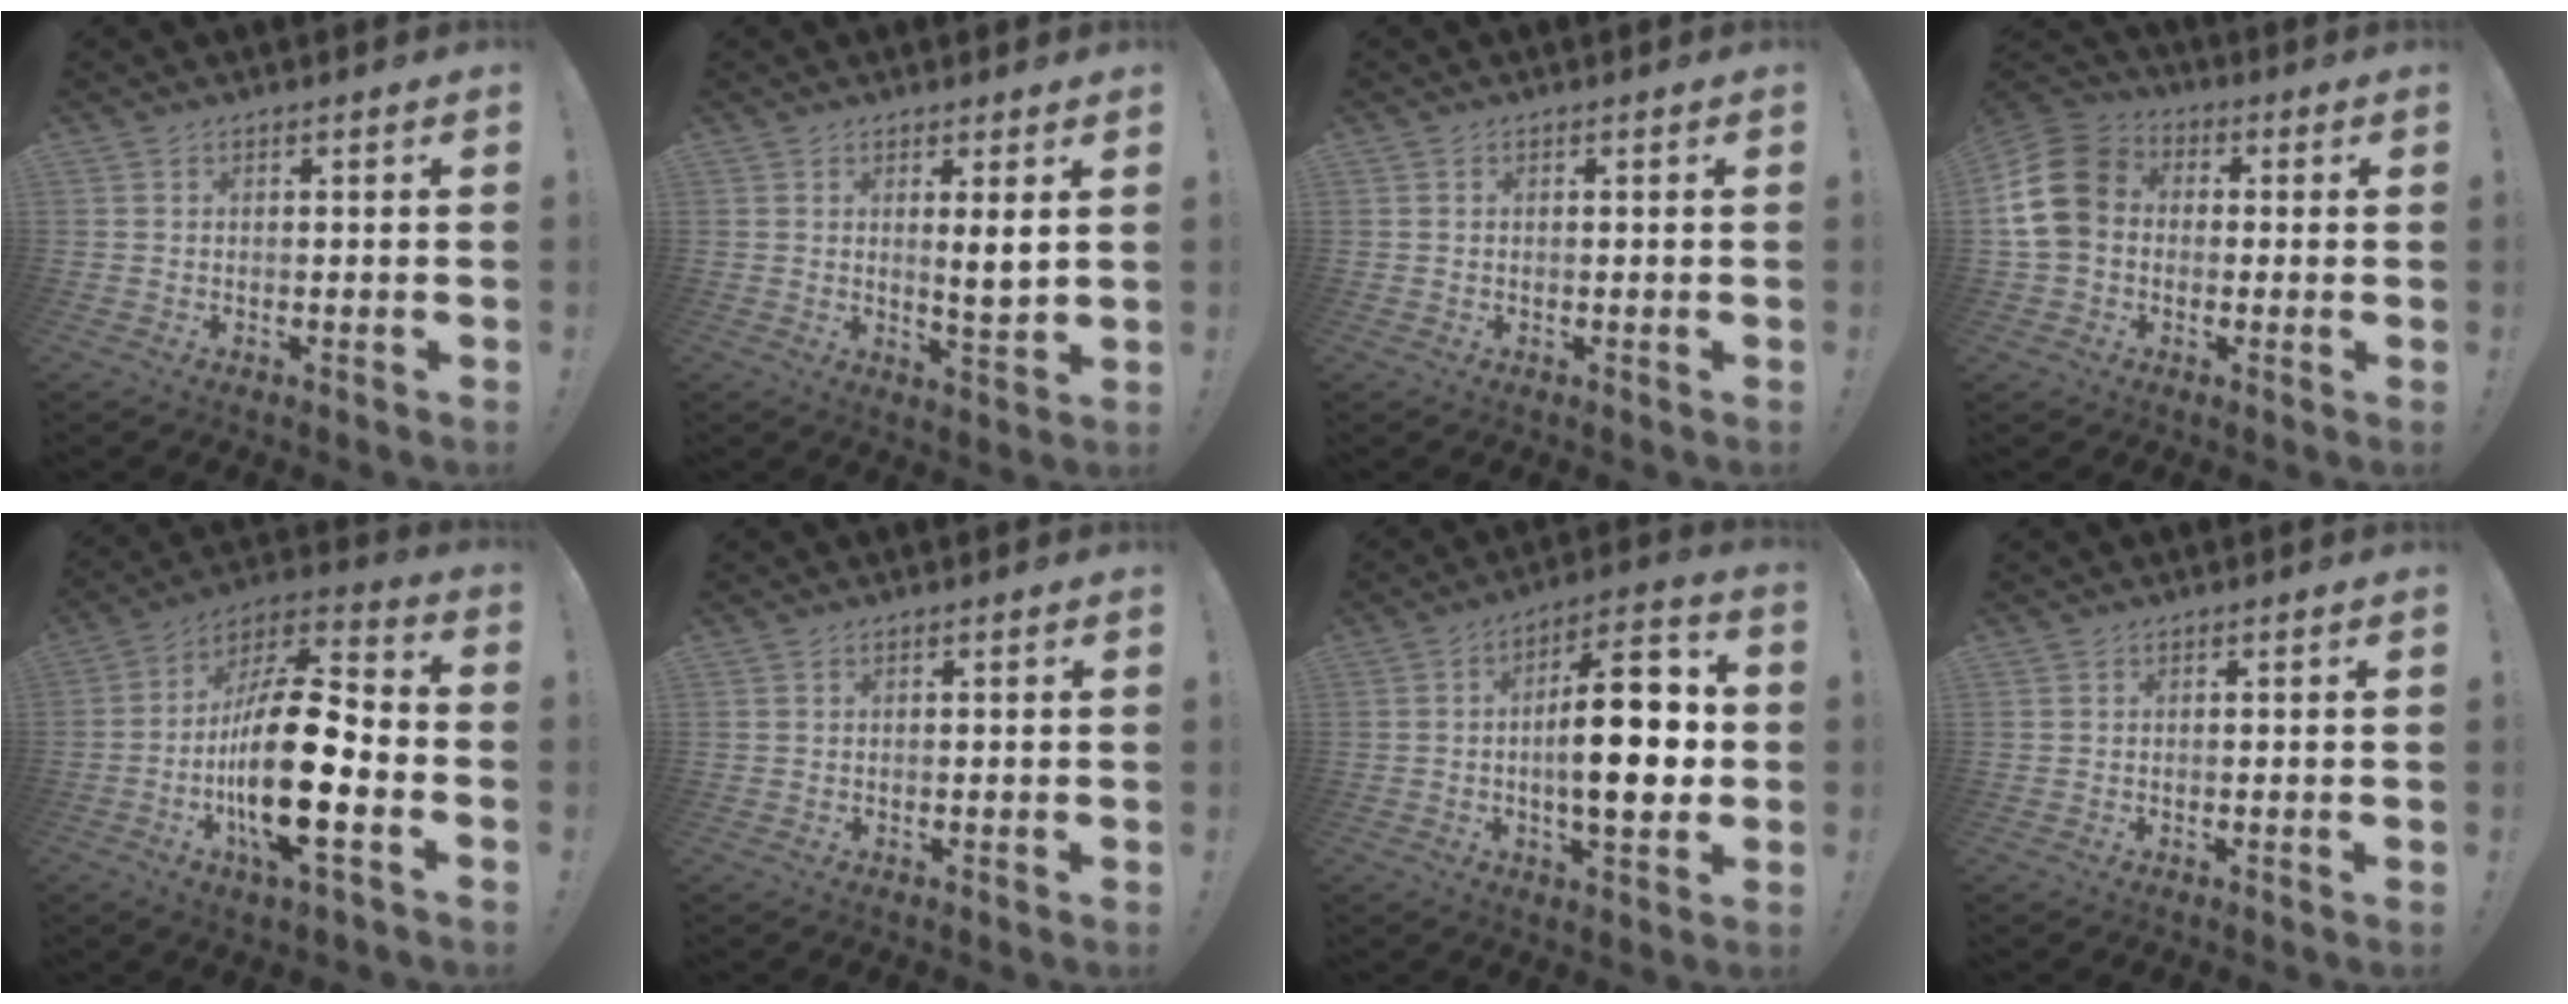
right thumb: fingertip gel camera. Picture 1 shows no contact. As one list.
[{"total": 5.9, "force": [1.7, 0.6, 5.6], "torque": [-0.078, -0.018, 0.020]}, {"total": 0.6, "force": [0.3, 0.4, 0.2], "torque": [-0.007, 0.003, 0.006]}, {"total": 14.5, "force": [0.3, 11.6, 8.6], "torque": [-0.162, 0.023, 0.011]}, {"total": 23.7, "force": [-5.4, 7.6, 21.8], "torque": [-0.416, 0.025, -0.091]}, {"total": 0.0}, {"total": 18.2, "force": [-0.9, 6.8, 16.9], "torque": [-0.258, 0.002, -0.021]}, {"total": 0.0}]